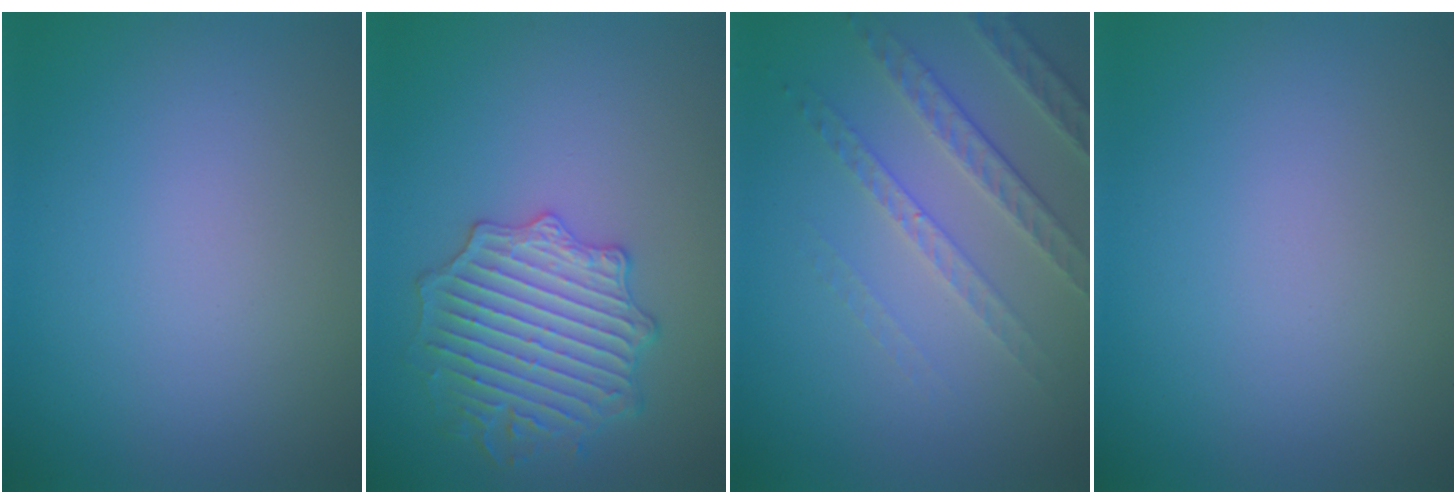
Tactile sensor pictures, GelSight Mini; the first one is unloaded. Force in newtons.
{"total": 4.3, "press": 4.3, "slide": 0.8}
{"total": 3.4, "press": 3.2, "slide": 1.1}
{"total": 0.0}